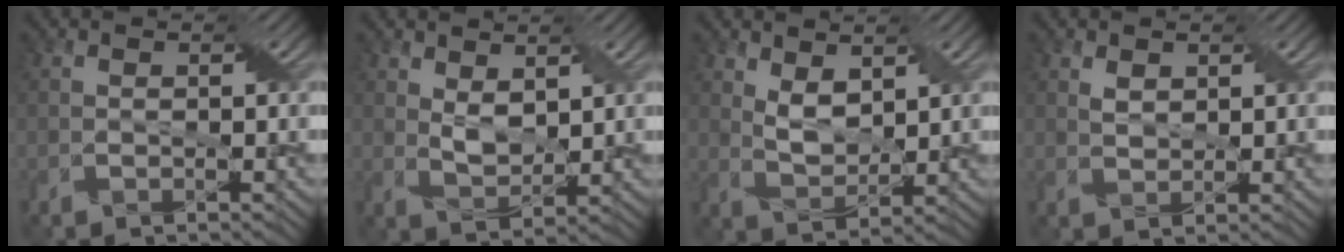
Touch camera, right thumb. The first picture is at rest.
{"total": 3.6, "force": [1.8, 1.9, 2.5], "torque": [-0.058, -0.005, 0.037]}
{"total": 4.2, "force": [2.2, 2.3, 2.8], "torque": [-0.066, -0.007, 0.044]}
{"total": 1.6, "force": [0.8, 1.0, 0.9], "torque": [-0.023, -0.003, 0.020]}